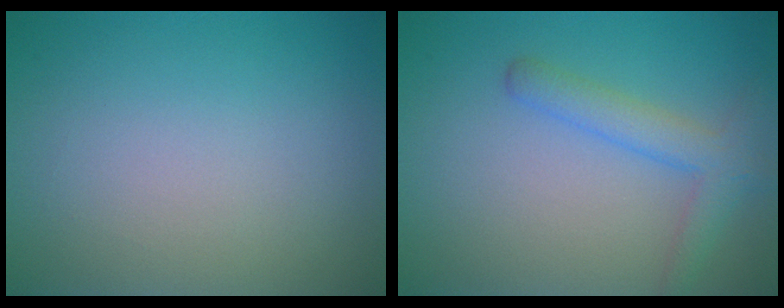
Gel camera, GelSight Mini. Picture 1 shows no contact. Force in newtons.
{"total": 3.0, "press": 3.0, "slide": 0.2}